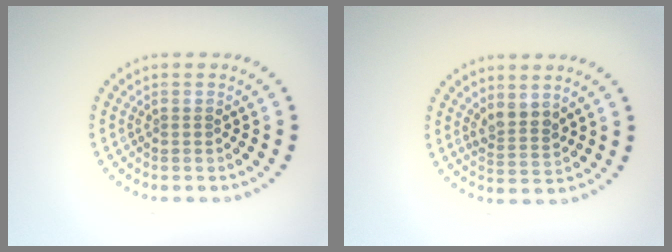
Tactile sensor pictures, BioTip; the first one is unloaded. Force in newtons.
{"total": 2.2, "press": 1.8, "slide": 1.3}